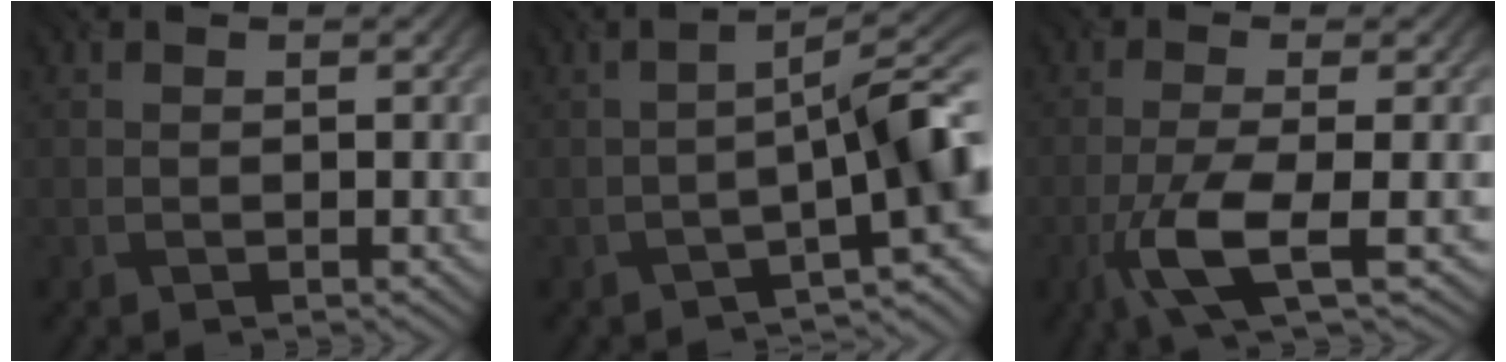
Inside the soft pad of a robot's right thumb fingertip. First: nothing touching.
{"total": 7.7, "force": [-2.9, 1.2, 7.0], "torque": [-0.100, 0.012, -0.050]}
{"total": 7.0, "force": [-2.7, 1.5, 6.2], "torque": [-0.120, 0.000, -0.061]}